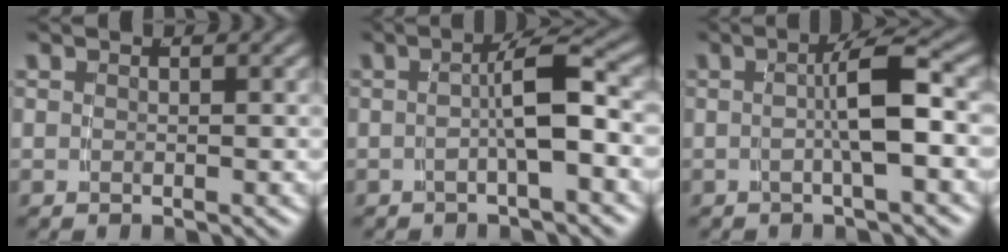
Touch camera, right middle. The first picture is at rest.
{"total": 3.4, "force": [-0.9, -0.1, 3.3], "torque": [-0.045, 0.006, -0.014]}
{"total": 3.8, "force": [-0.5, -0.1, 3.8], "torque": [-0.053, 0.009, -0.010]}